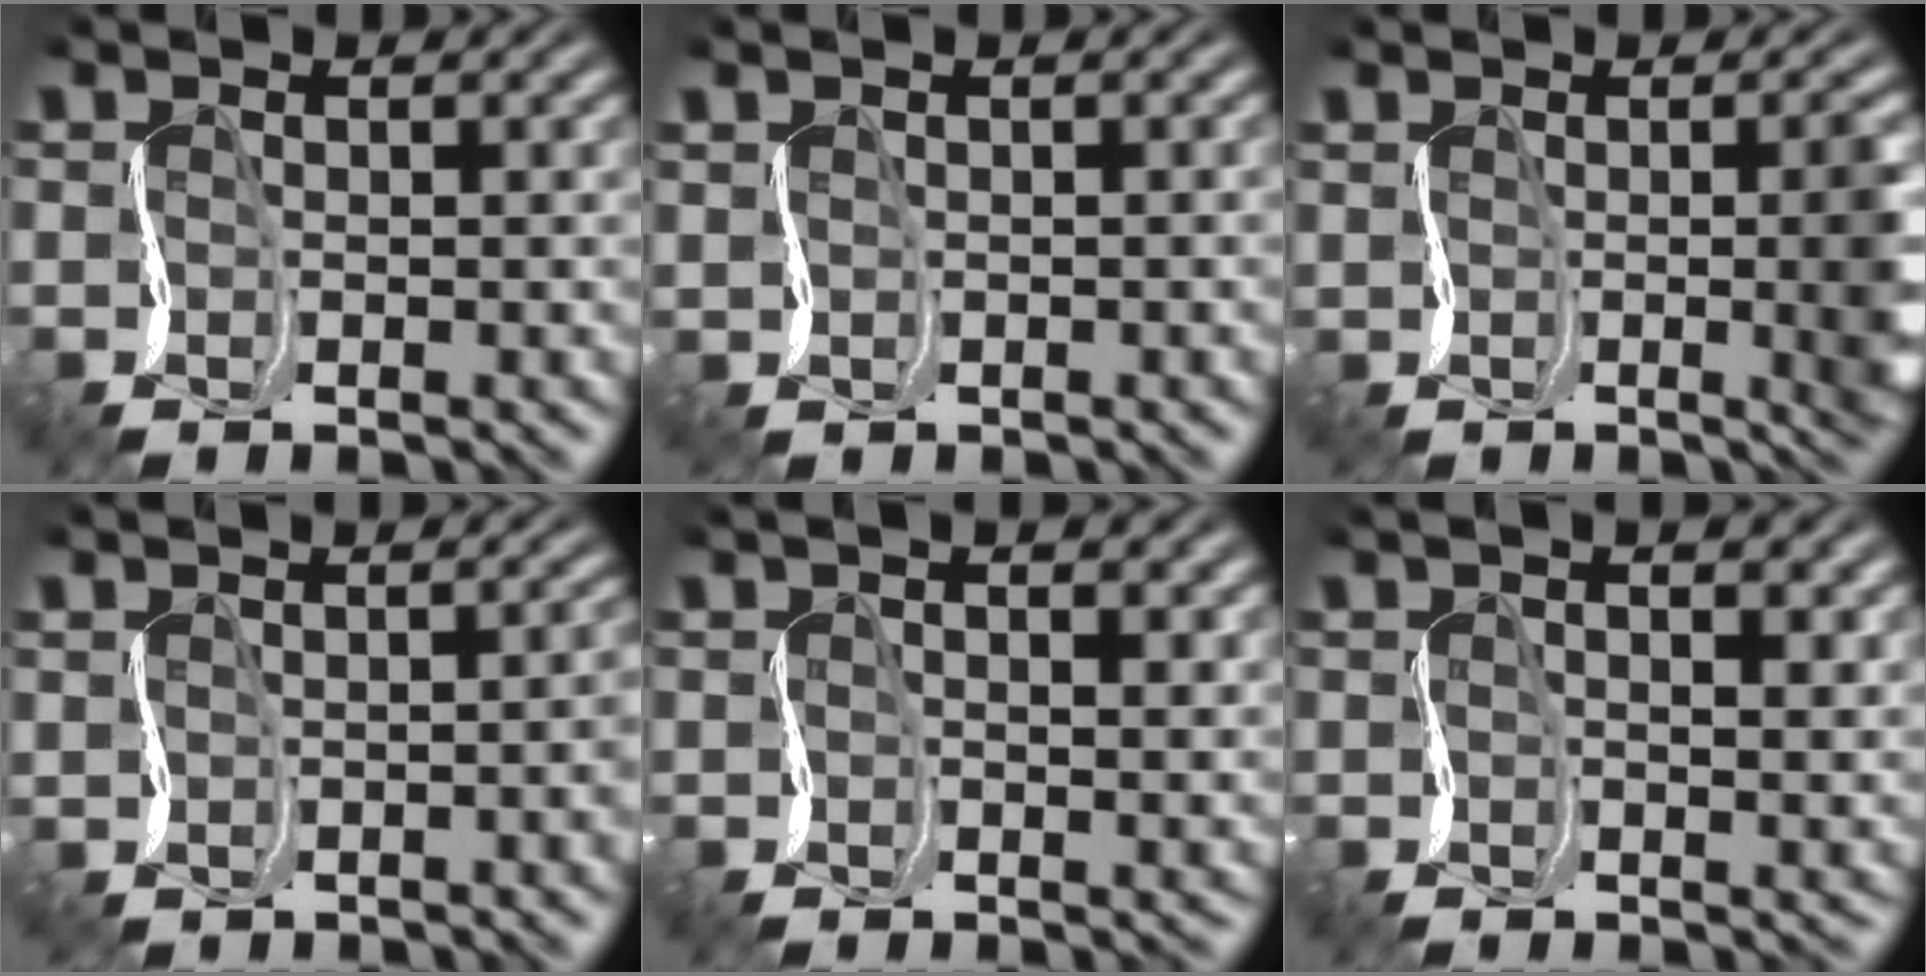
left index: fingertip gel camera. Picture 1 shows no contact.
{"total": 0.9, "force": [0.1, 0.0, -0.9], "torque": [0.004, 0.007, 0.012]}
{"total": 3.8, "force": [0.5, 1.0, 3.6], "torque": [-0.034, -0.008, 0.020]}
{"total": 0.7, "force": [-0.3, 0.2, 0.7], "torque": [0.000, 0.002, 0.007]}
{"total": 1.9, "force": [1.4, 0.2, 1.3], "torque": [-0.029, 0.004, 0.022]}
{"total": 2.7, "force": [1.7, 0.5, 2.0], "torque": [-0.034, 0.010, 0.024]}